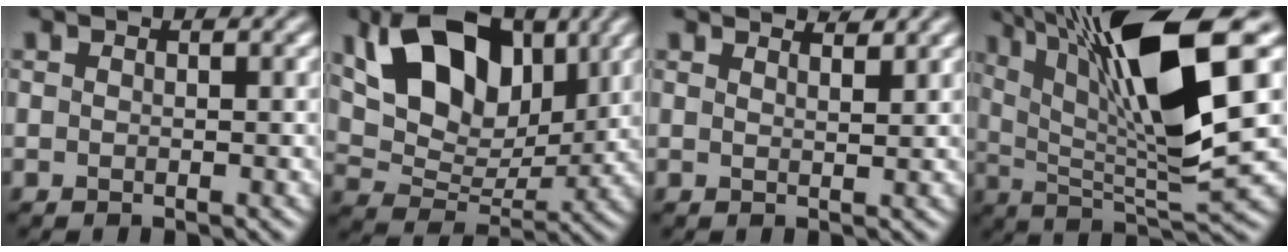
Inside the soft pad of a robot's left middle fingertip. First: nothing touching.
{"total": 11.0, "force": [4.9, 6.3, 7.5], "torque": [-0.131, 0.007, 0.073]}
{"total": 3.3, "force": [2.9, 1.1, 1.1], "torque": [0.011, 0.014, 0.009]}
{"total": 13.0, "force": [5.2, 3.0, 11.5], "torque": [-0.201, 0.002, 0.090]}